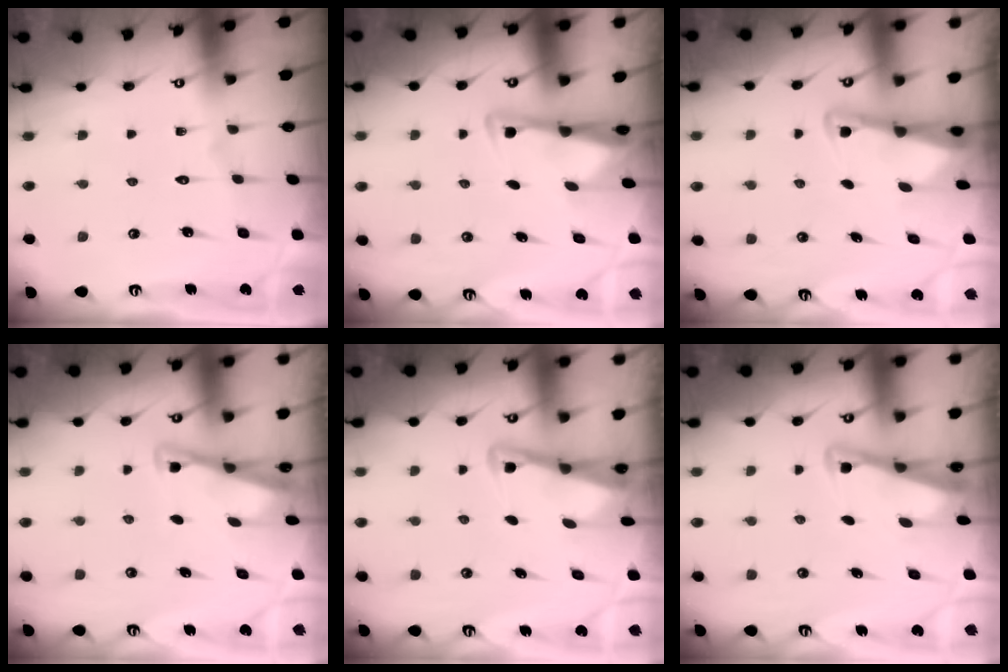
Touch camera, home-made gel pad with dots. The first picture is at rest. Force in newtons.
{"total": 2.9, "press": 2.8, "slide": 0.4}
{"total": 2.3, "press": 2.3, "slide": 0.3}
{"total": 3.0, "press": 3.0, "slide": 0.3}
{"total": 2.8, "press": 2.8, "slide": 0.4}
{"total": 2.8, "press": 2.8, "slide": 0.3}